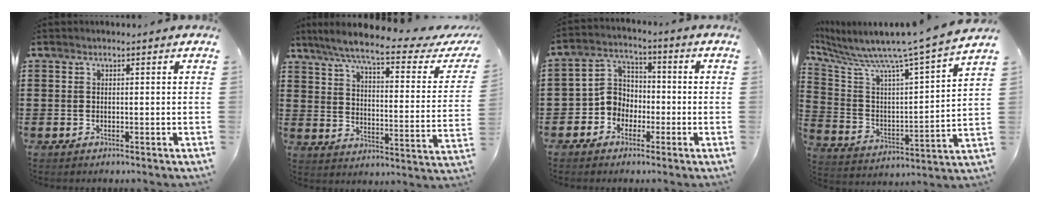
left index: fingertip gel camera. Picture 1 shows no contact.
{"total": 8.2, "force": [6.3, -0.1, 5.3], "torque": [-0.119, -0.045, 0.100]}
{"total": 5.9, "force": [-1.9, 5.2, 2.0], "torque": [-0.066, 0.010, -0.043]}
{"total": 8.1, "force": [7.1, -0.5, 3.8], "torque": [-0.110, -0.072, 0.107]}